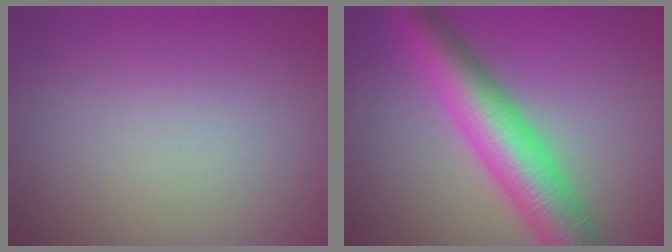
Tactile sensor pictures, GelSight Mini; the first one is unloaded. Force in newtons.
{"total": 9.1, "press": 9.1, "slide": 0.1}